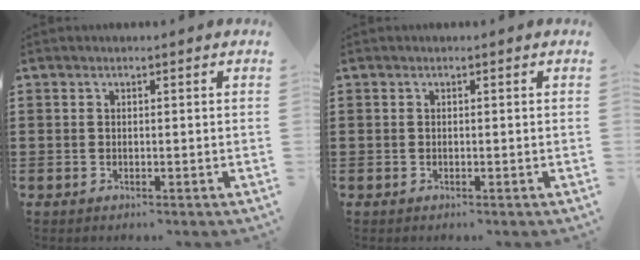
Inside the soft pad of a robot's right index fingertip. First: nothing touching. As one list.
[{"total": 0.0}]